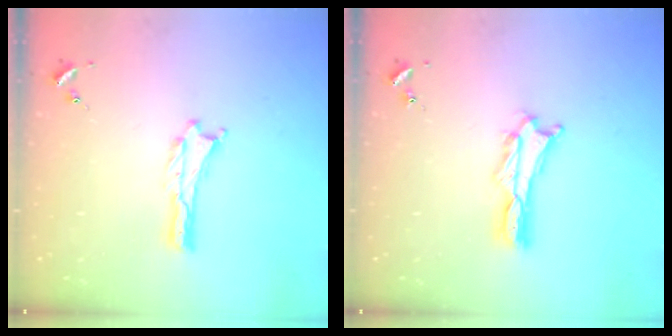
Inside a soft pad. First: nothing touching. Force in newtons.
{"total": 2.0, "press": 2.0, "slide": 0.3}